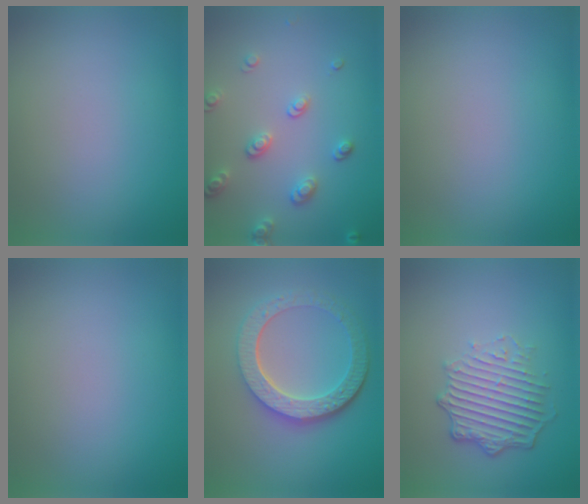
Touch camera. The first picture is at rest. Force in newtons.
{"total": 2.6, "press": 2.4, "slide": 0.9}
{"total": 0.0}
{"total": 0.0}
{"total": 6.1, "press": 4.6, "slide": 4.0}
{"total": 4.9, "press": 3.6, "slide": 3.4}